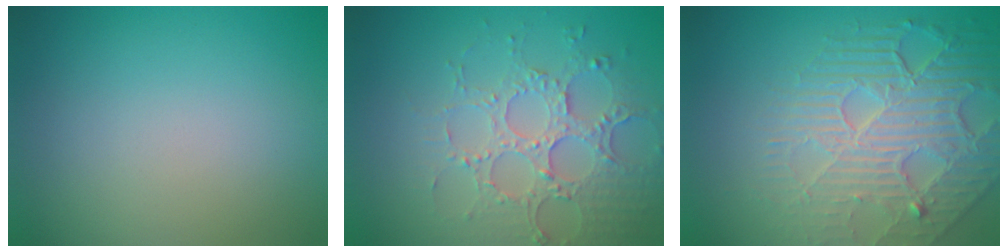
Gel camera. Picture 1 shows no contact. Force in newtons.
{"total": 4.4, "press": 4.3, "slide": 0.9}
{"total": 6.7, "press": 5.3, "slide": 4.1}